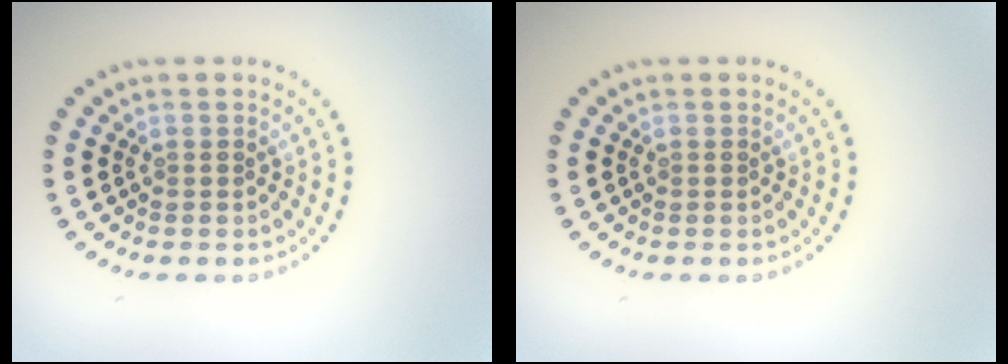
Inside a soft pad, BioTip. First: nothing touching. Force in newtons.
{"total": 0.0}